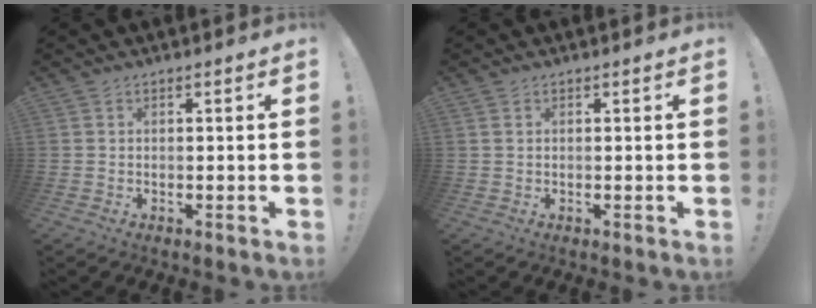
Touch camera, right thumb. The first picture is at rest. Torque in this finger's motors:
{"motor_torque": [0.05, -0.12, -0.07, -0.07, -0.01]}